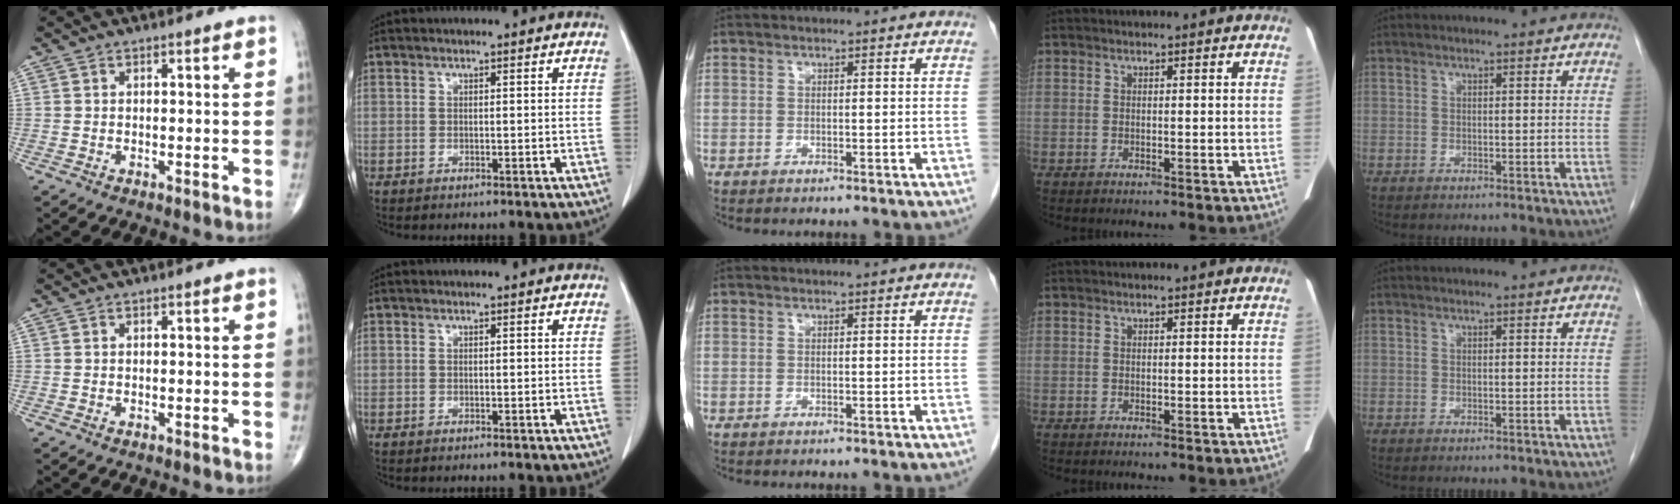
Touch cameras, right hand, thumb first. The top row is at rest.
{}